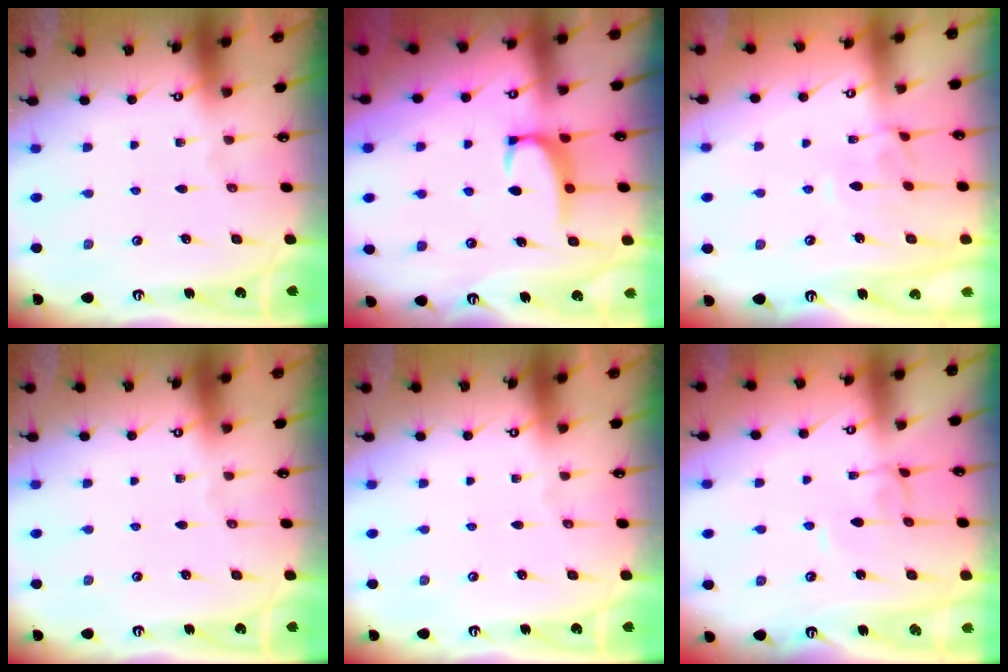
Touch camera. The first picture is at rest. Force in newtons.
{"total": 2.2, "press": 2.1, "slide": 0.6}
{"total": 2.7, "press": 2.6, "slide": 0.7}
{"total": 0.0}
{"total": 0.0}
{"total": 1.9, "press": 1.9, "slide": 0.2}